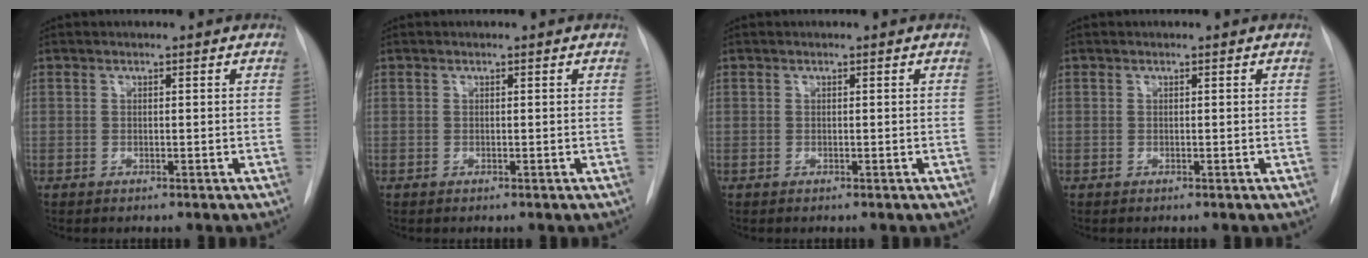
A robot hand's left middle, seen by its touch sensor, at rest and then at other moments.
{"total": 0.0}
{"total": 0.0}
{"total": 0.0}